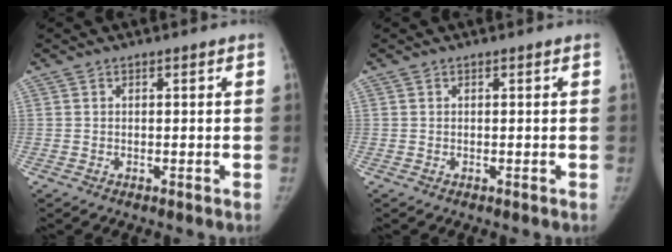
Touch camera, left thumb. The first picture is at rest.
{"total": 0.0}